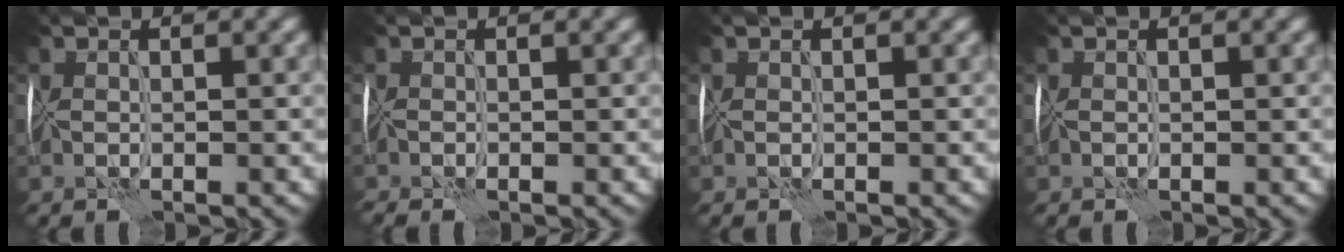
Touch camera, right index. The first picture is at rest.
{"total": 1.3, "force": [-1.2, 0.1, 0.5], "torque": [-0.009, -0.005, -0.021]}
{"total": 0.0}
{"total": 0.0}